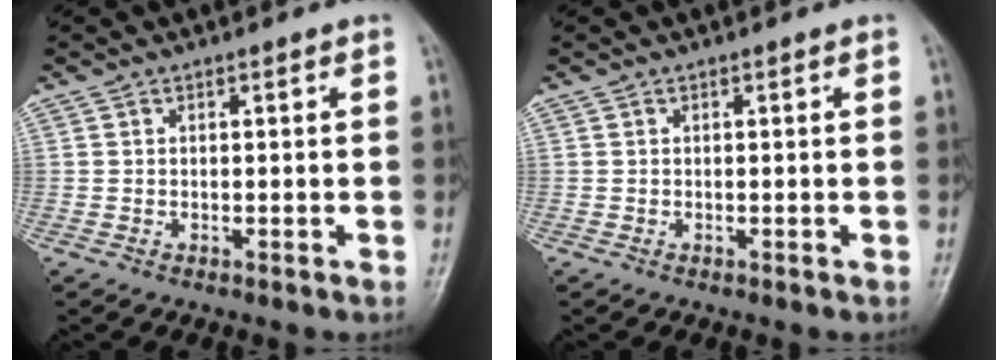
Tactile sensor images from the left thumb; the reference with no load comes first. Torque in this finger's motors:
{"motor_torque": [-0.11, 0.11, -0.05, 0.05, 0.00]}